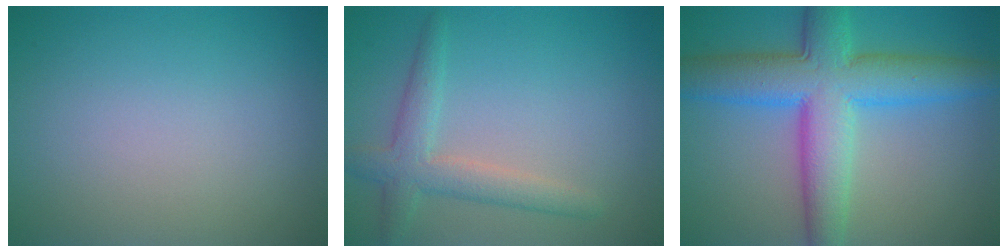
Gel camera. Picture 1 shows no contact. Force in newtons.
{"total": 3.2, "press": 3.2, "slide": 0.1}
{"total": 9.2, "press": 9.2, "slide": 0.1}